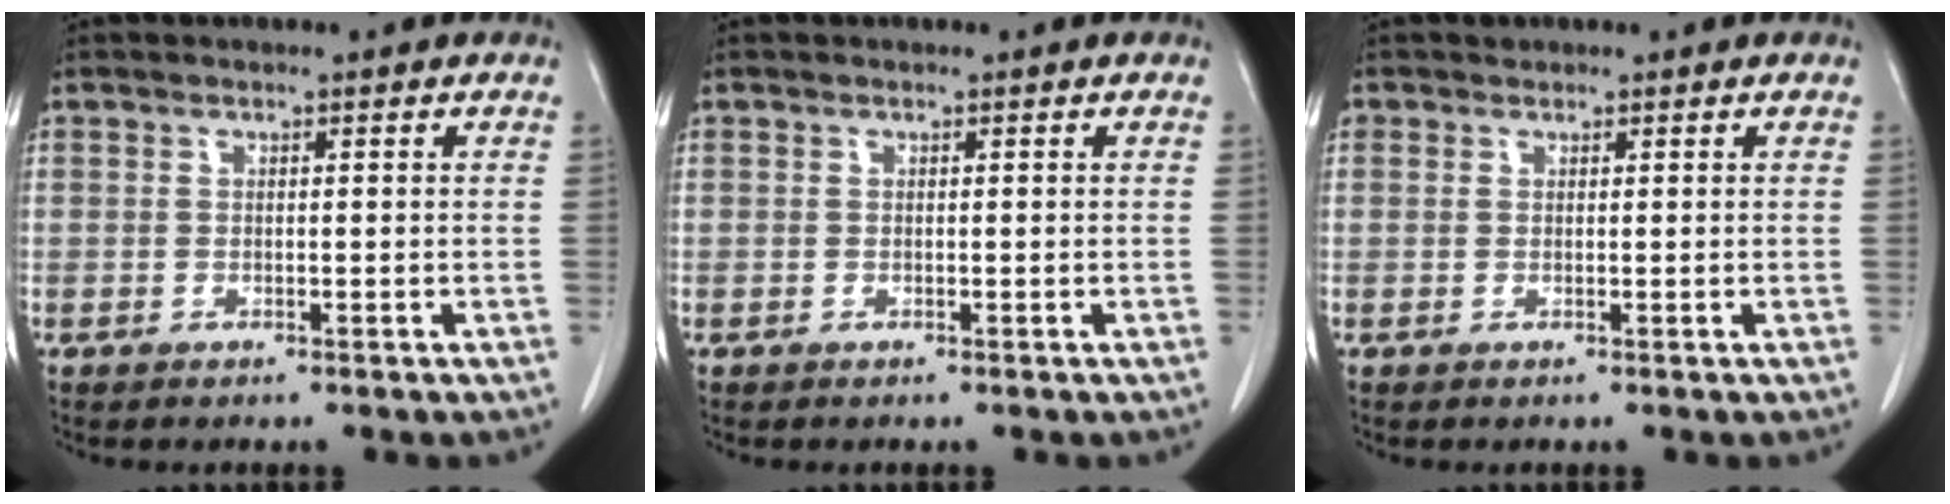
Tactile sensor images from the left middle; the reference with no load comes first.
{"total": 0.0}
{"total": 0.8, "force": [0.5, 0.5, 0.0], "torque": [-0.001, 0.005, 0.009]}